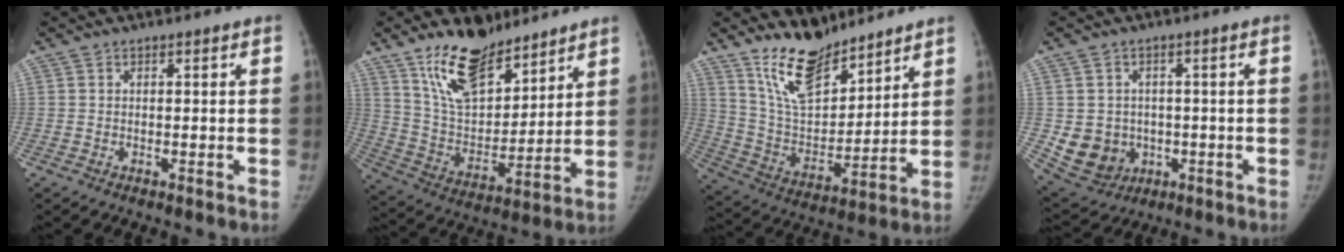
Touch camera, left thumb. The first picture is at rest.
{"total": 17.3, "force": [12.3, 8.1, 9.0], "torque": [-0.112, -0.074, 0.229]}
{"total": 14.9, "force": [11.7, 6.2, 6.7], "torque": [-0.081, -0.080, 0.225]}
{"total": 8.6, "force": [-0.9, 7.9, 3.3], "torque": [-0.034, 0.004, 0.007]}